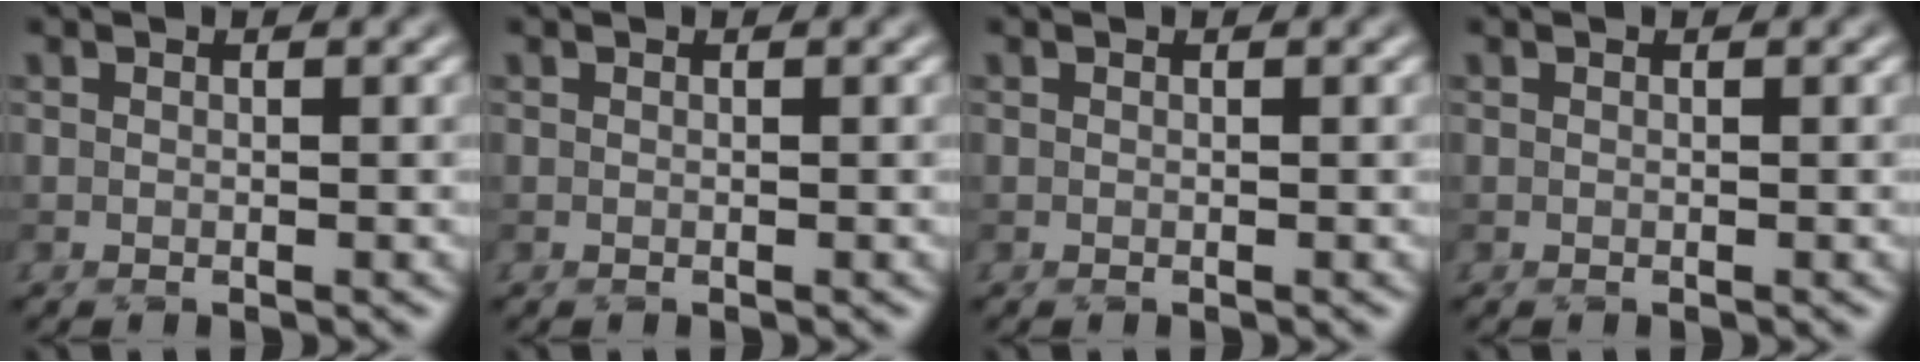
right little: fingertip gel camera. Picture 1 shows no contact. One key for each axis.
{"total": 0.0}
{"total": 0.0}
{"total": 0.0}